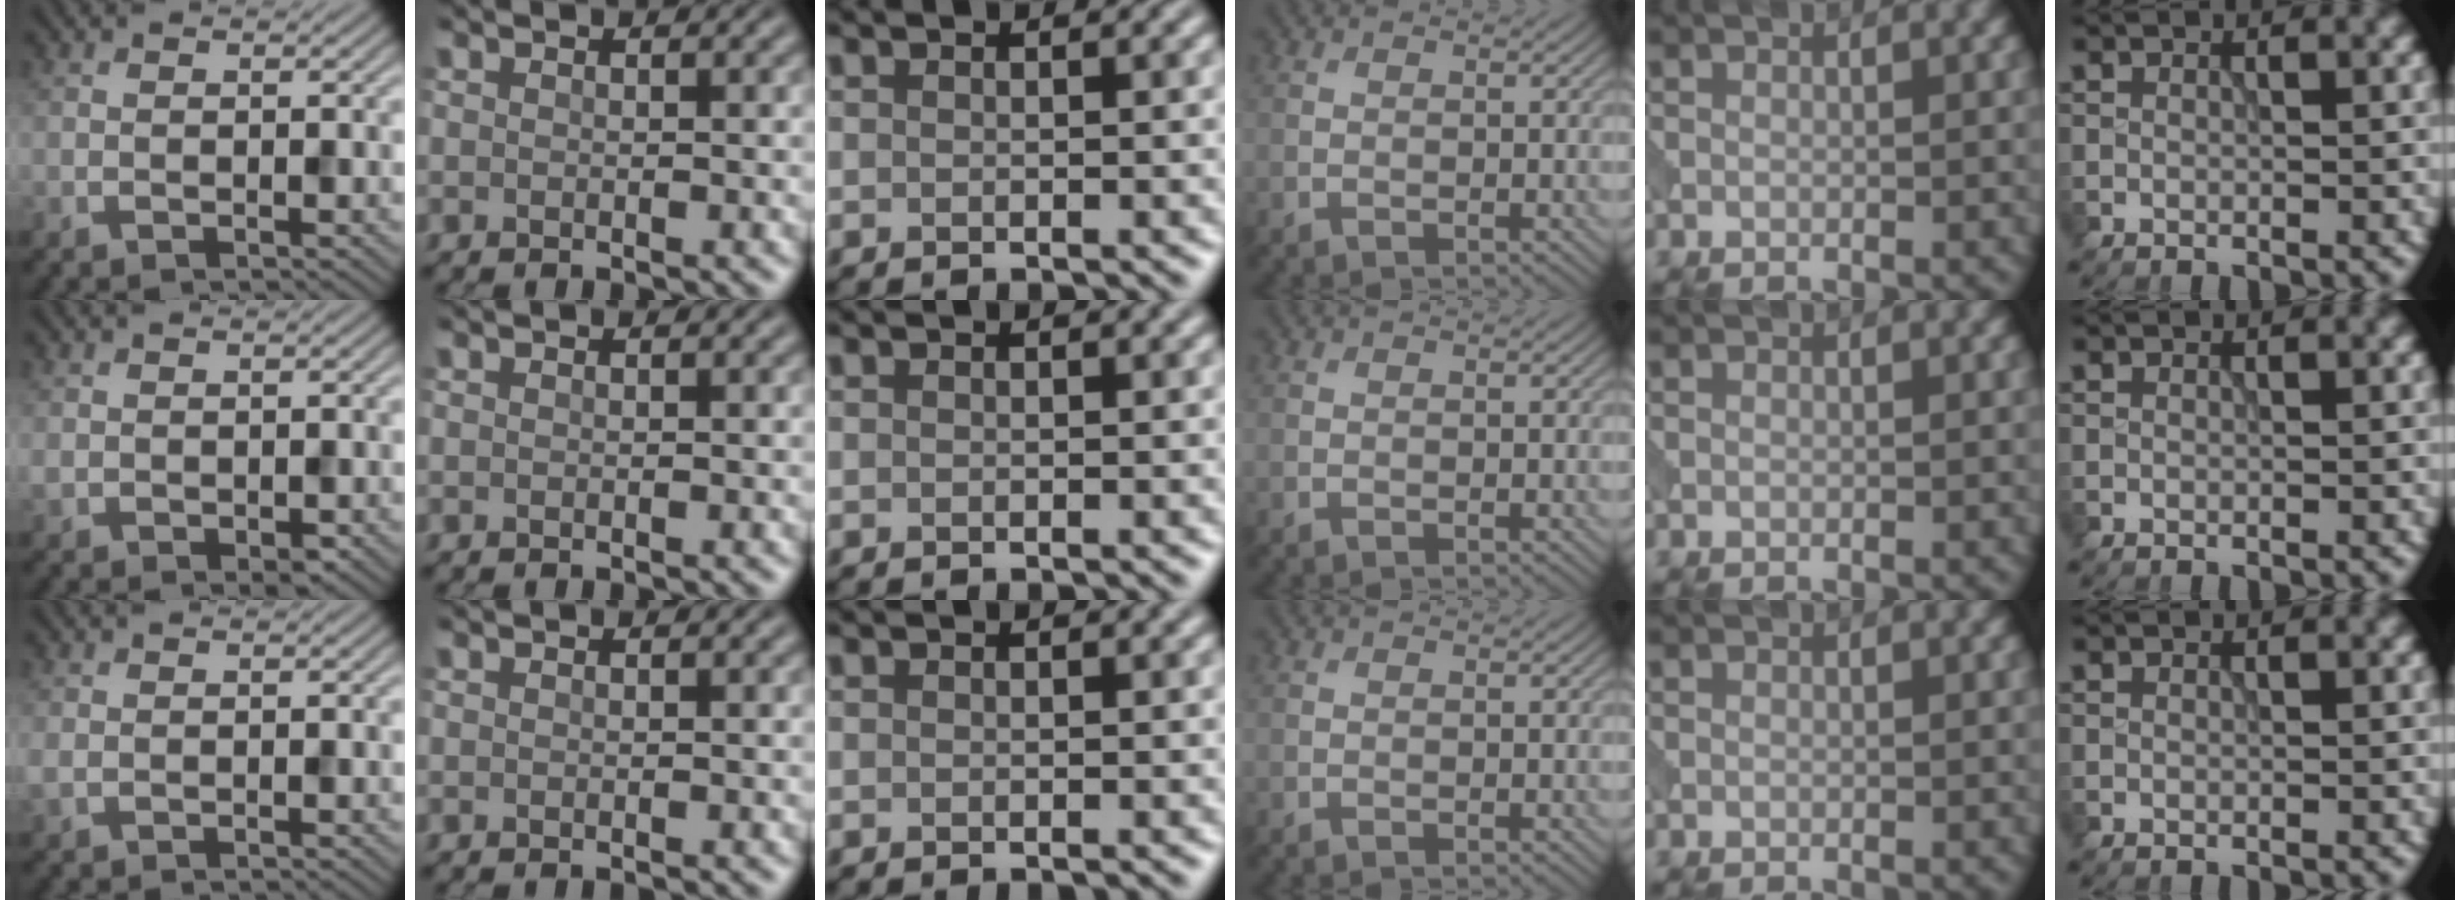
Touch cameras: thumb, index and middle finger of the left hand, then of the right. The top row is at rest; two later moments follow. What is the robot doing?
{"motion": "open", "object": "sandwich press"}